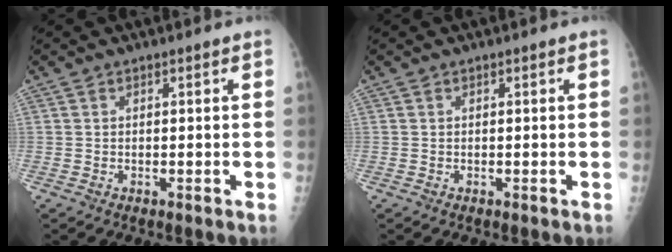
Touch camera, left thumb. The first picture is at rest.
{"total": 0.0}